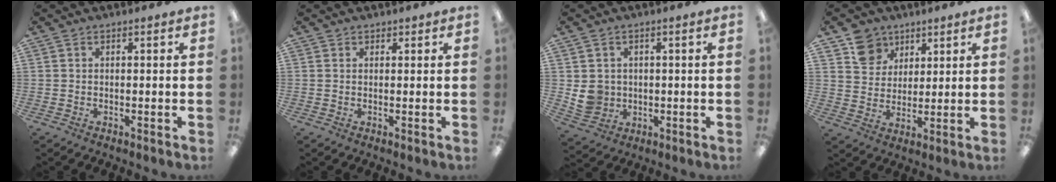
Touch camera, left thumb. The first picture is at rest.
{"total": 0.8, "force": [0.6, 0.5, 0.0], "torque": [0.007, -0.003, 0.010]}
{"total": 5.7, "force": [0.8, 5.3, 1.9], "torque": [-0.036, 0.006, 0.019]}
{"total": 8.7, "force": [5.5, 6.6, 1.2], "torque": [-0.027, -0.022, 0.106]}